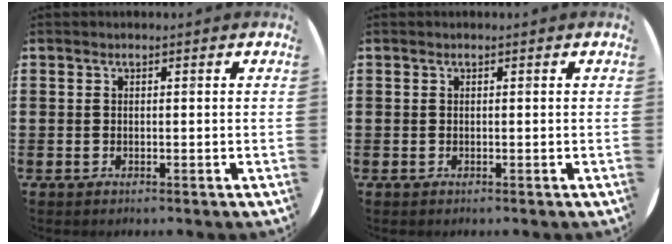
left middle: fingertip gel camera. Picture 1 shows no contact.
{"total": 0.0}